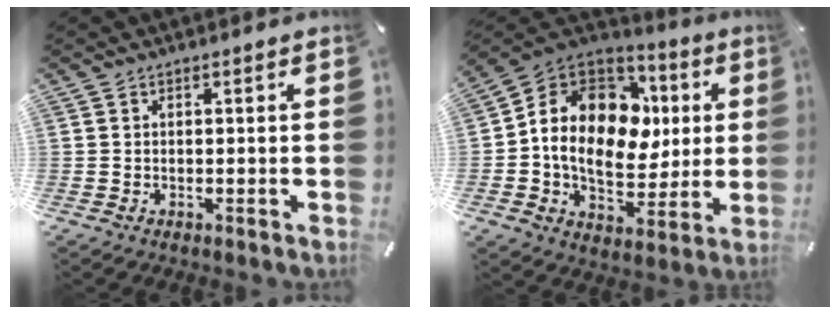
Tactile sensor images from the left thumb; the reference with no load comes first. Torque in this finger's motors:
{"motor_torque": [2.32, 2.69, 2.77, 0.00, 0.49]}